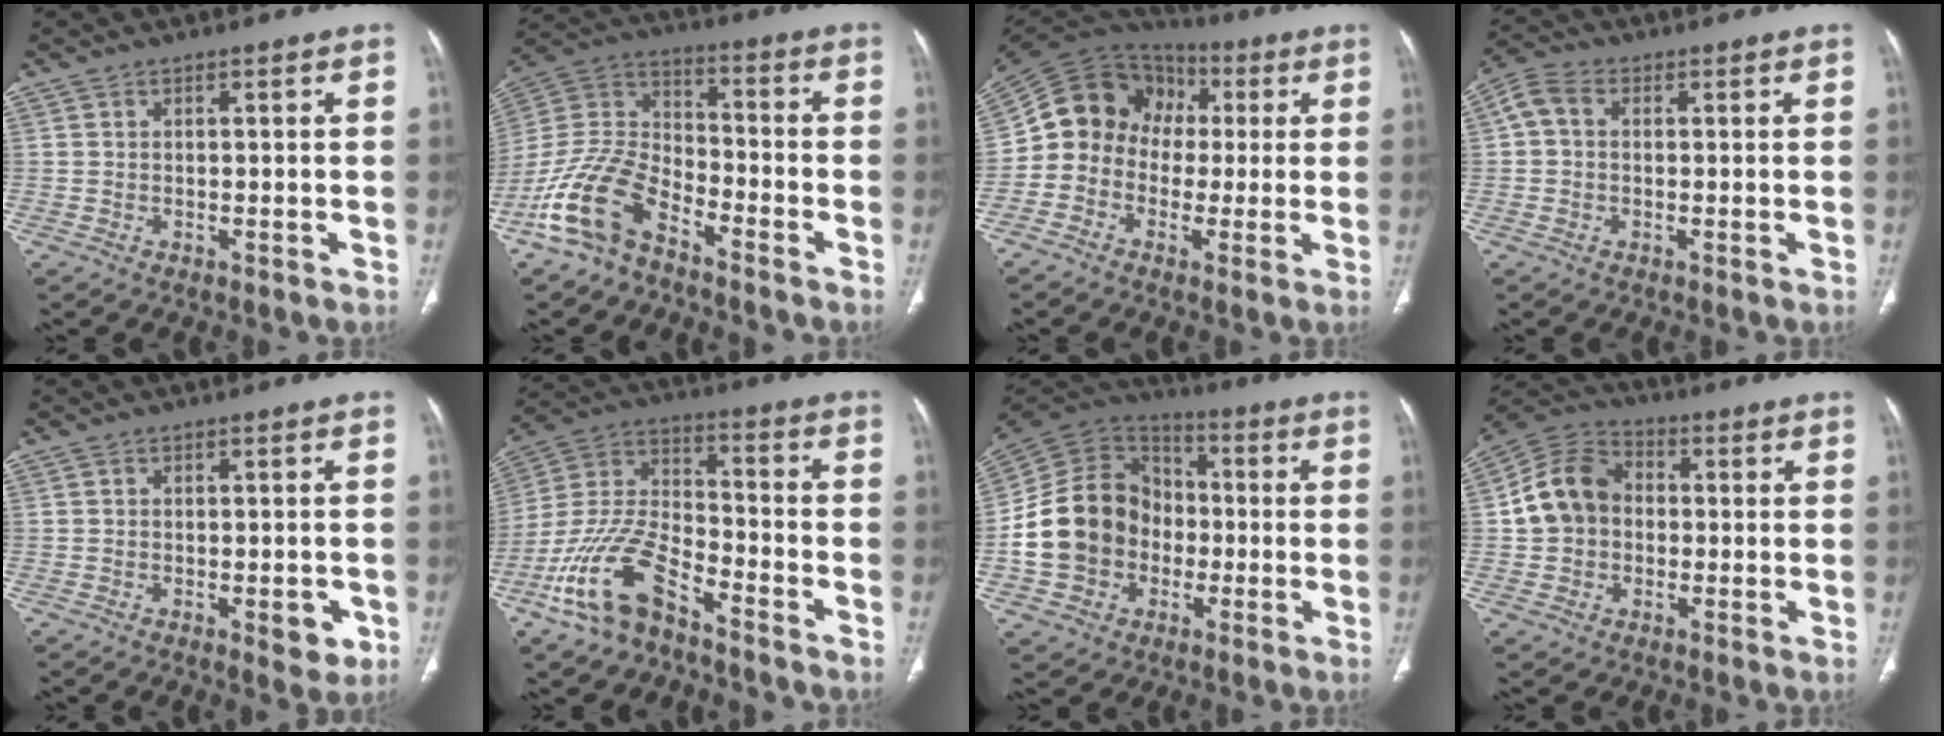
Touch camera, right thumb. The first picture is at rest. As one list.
[{"total": 14.3, "force": [-9.2, 7.1, 8.3], "torque": [-0.170, 0.064, -0.189]}, {"total": 14.2, "force": [0.0, 12.4, 6.8], "torque": [-0.093, 0.050, -0.012]}, {"total": 4.6, "force": [0.5, 3.4, 3.1], "torque": [-0.066, 0.013, 0.003]}, {"total": 4.5, "force": [-1.7, 2.0, 3.7], "torque": [-0.028, -0.001, -0.017]}, {"total": 15.4, "force": [-9.6, 6.7, 10.0], "torque": [-0.200, 0.061, -0.189]}, {"total": 18.3, "force": [-3.3, 15.5, 9.2], "torque": [-0.142, 0.040, -0.062]}, {"total": 10.9, "force": [0.0, 9.1, 6.0], "torque": [-0.096, 0.031, -0.012]}]